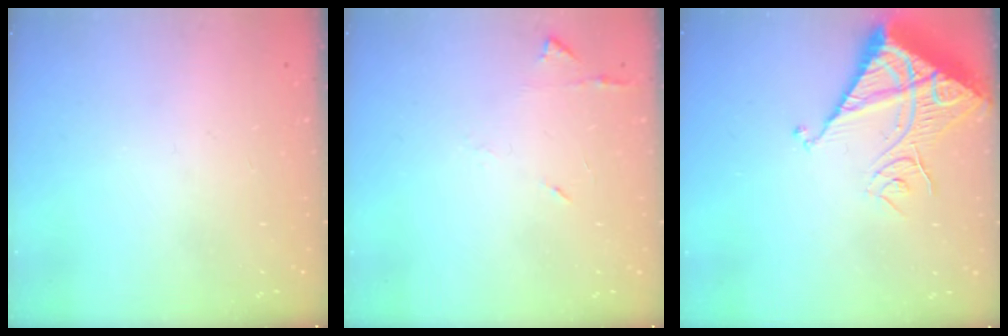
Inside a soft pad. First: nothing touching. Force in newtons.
{"total": 5.8, "press": 5.8, "slide": 0.7}
{"total": 13.1, "press": 13.0, "slide": 1.5}